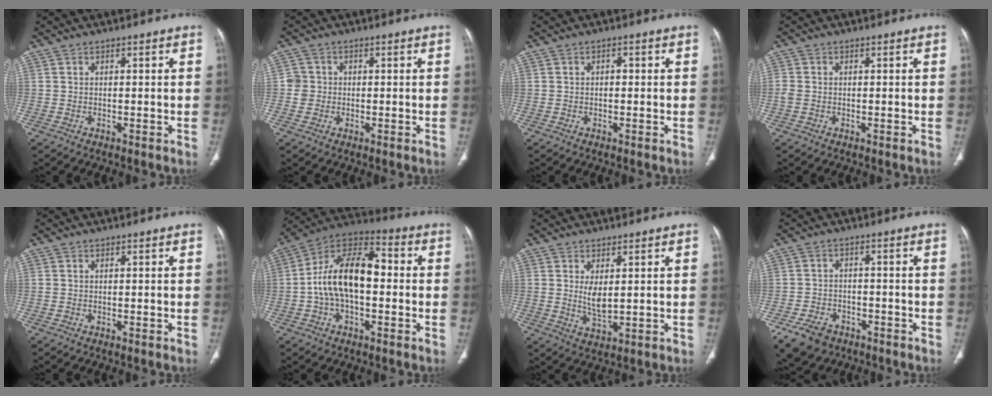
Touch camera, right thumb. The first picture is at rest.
{"total": 2.7, "force": [-0.1, 2.7, 0.3], "torque": [0.016, 0.009, -0.005]}
{"total": 0.9, "force": [0.0, 0.5, 0.8], "torque": [-0.010, -0.001, -0.002]}
{"total": 1.5, "force": [-0.2, 1.2, 0.8], "torque": [-0.023, 0.000, -0.004]}
{"total": 0.0}
{"total": 16.1, "force": [-0.6, 9.0, 13.3], "torque": [-0.226, 0.045, -0.021]}
{"total": 4.3, "force": [1.0, 1.8, 3.8], "torque": [-0.063, -0.023, 0.026]}
{"total": 8.4, "force": [-5.2, 5.5, 3.4], "torque": [-0.066, 0.023, -0.082]}